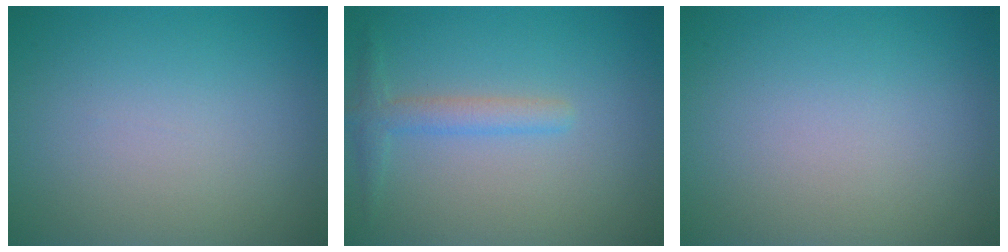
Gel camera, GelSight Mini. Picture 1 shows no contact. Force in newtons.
{"total": 2.0, "press": 2.0, "slide": 0.1}
{"total": 0.0}